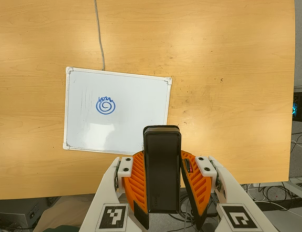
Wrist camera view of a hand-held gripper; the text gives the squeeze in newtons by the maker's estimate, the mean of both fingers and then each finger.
{"total": 6.5, "left": 5.1, "right": 7.8}